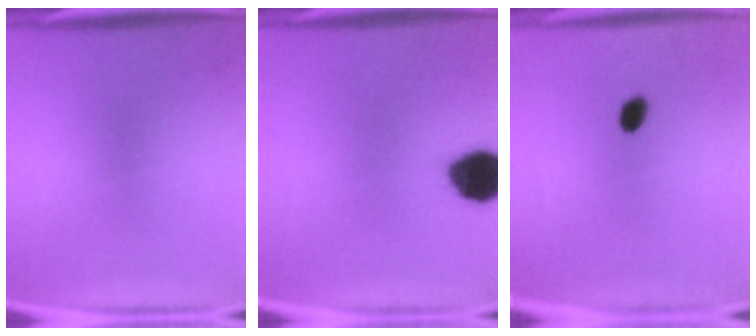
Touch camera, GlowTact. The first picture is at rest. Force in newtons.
{"total": 11.1}
{"total": 2.6}